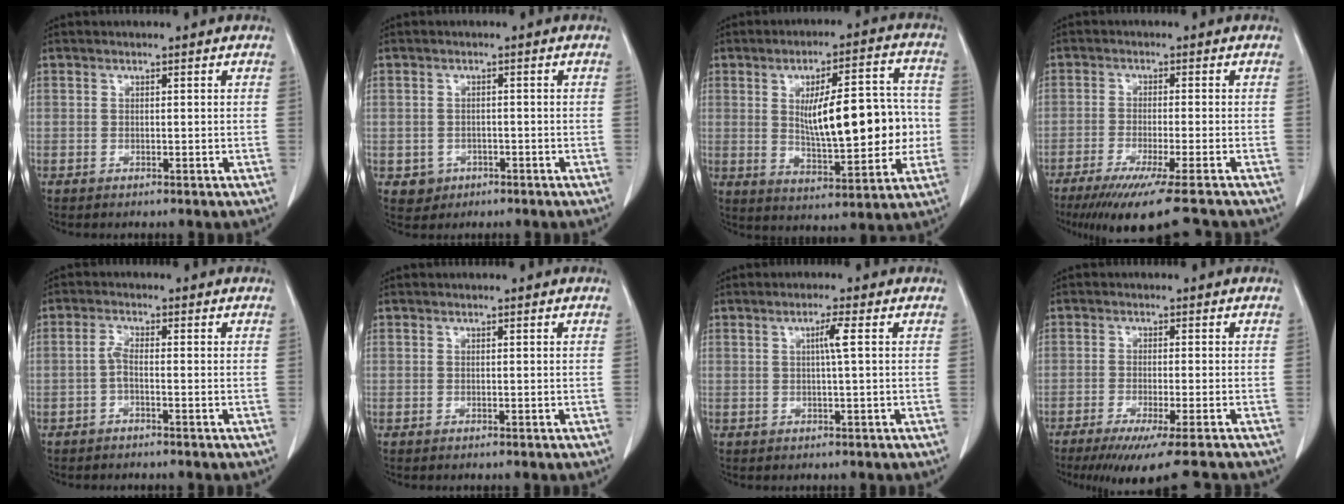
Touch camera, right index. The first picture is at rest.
{"total": 2.8, "force": [-1.1, 2.6, 0.4], "torque": [-0.001, 0.009, -0.010]}
{"total": 15.7, "force": [0.4, 4.7, 15.0], "torque": [-0.224, 0.018, 0.016]}
{"total": 12.8, "force": [-10.2, -0.4, 7.7], "torque": [-0.108, -0.039, -0.159]}
{"total": 1.9, "force": [-0.6, 0.4, 1.7], "torque": [-0.033, 0.004, -0.013]}
{"total": 0.0}
{"total": 2.4, "force": [0.4, -0.5, 2.3], "torque": [-0.042, 0.000, 0.007]}
{"total": 11.5, "force": [-9.6, -0.6, 6.2], "torque": [-0.070, -0.037, -0.143]}